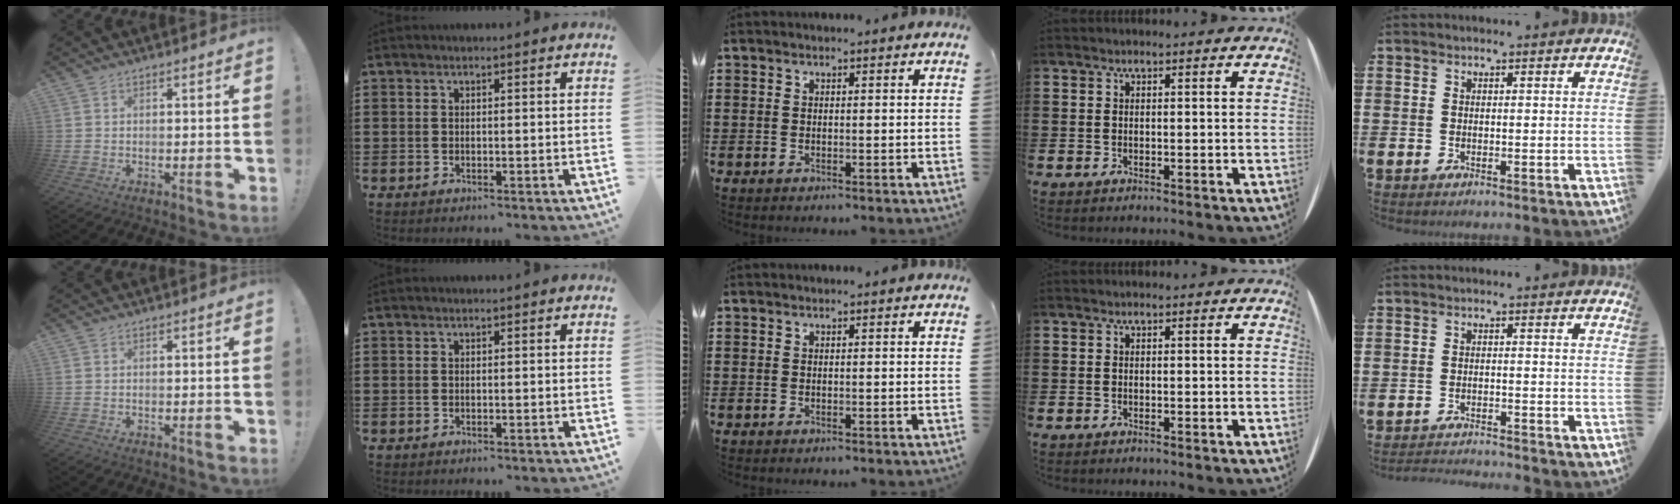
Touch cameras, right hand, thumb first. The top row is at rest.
{"little": {"total": 1.9, "force": [-1.9, -0.1, 0.0], "torque": [-0.003, 0.003, -0.040]}}